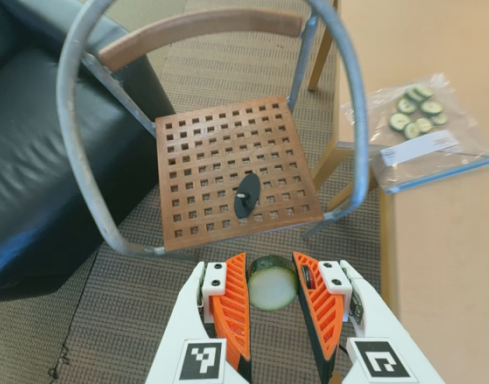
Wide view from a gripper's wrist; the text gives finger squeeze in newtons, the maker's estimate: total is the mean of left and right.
{"total": 11.4, "left": 11.8, "right": 11.1}